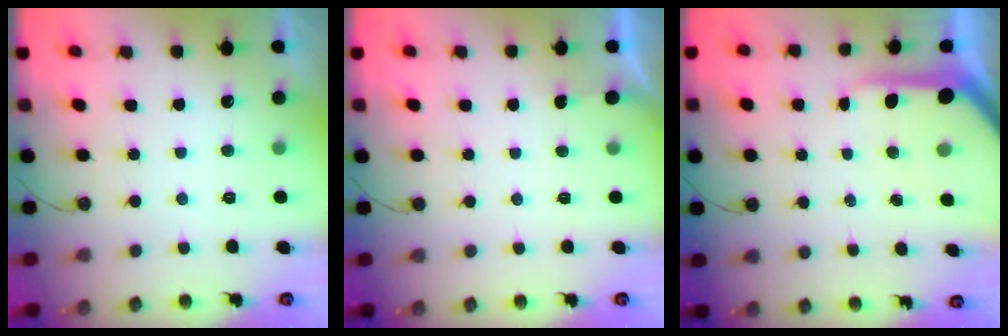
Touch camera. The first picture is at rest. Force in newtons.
{"total": 0.7, "press": 0.7, "slide": 0.1}
{"total": 9.8, "press": 9.8, "slide": 1.0}